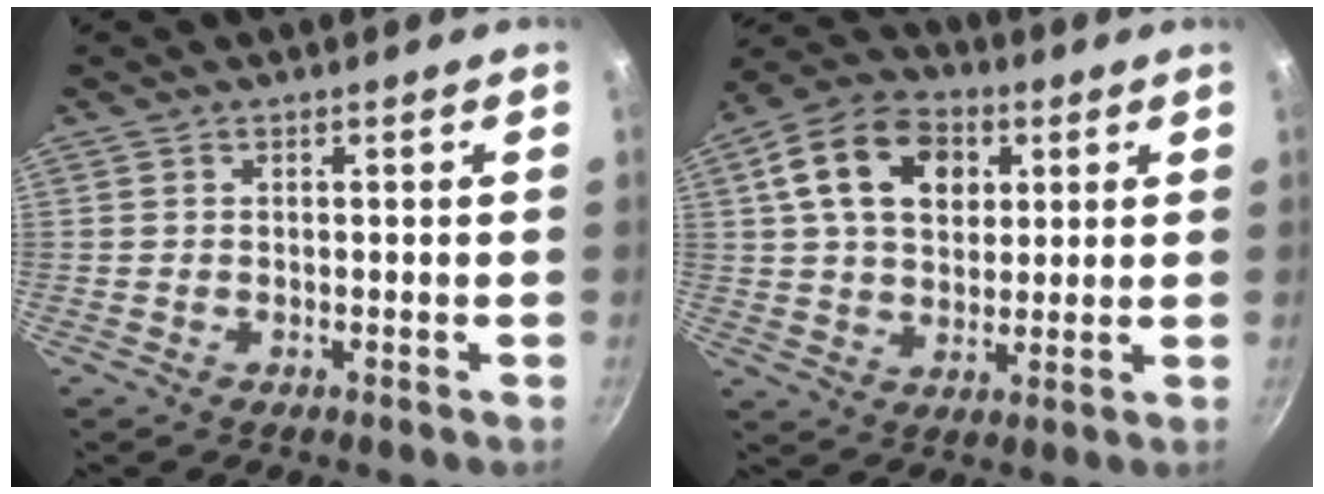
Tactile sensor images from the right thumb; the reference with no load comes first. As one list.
[{"total": 15.3, "force": [4.8, 10.8, 9.8], "torque": [-0.147, 0.006, 0.071]}]